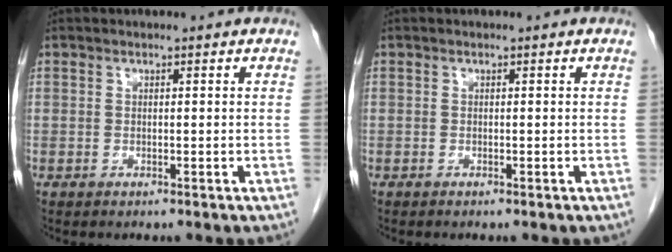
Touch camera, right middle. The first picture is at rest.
{"total": 0.0}